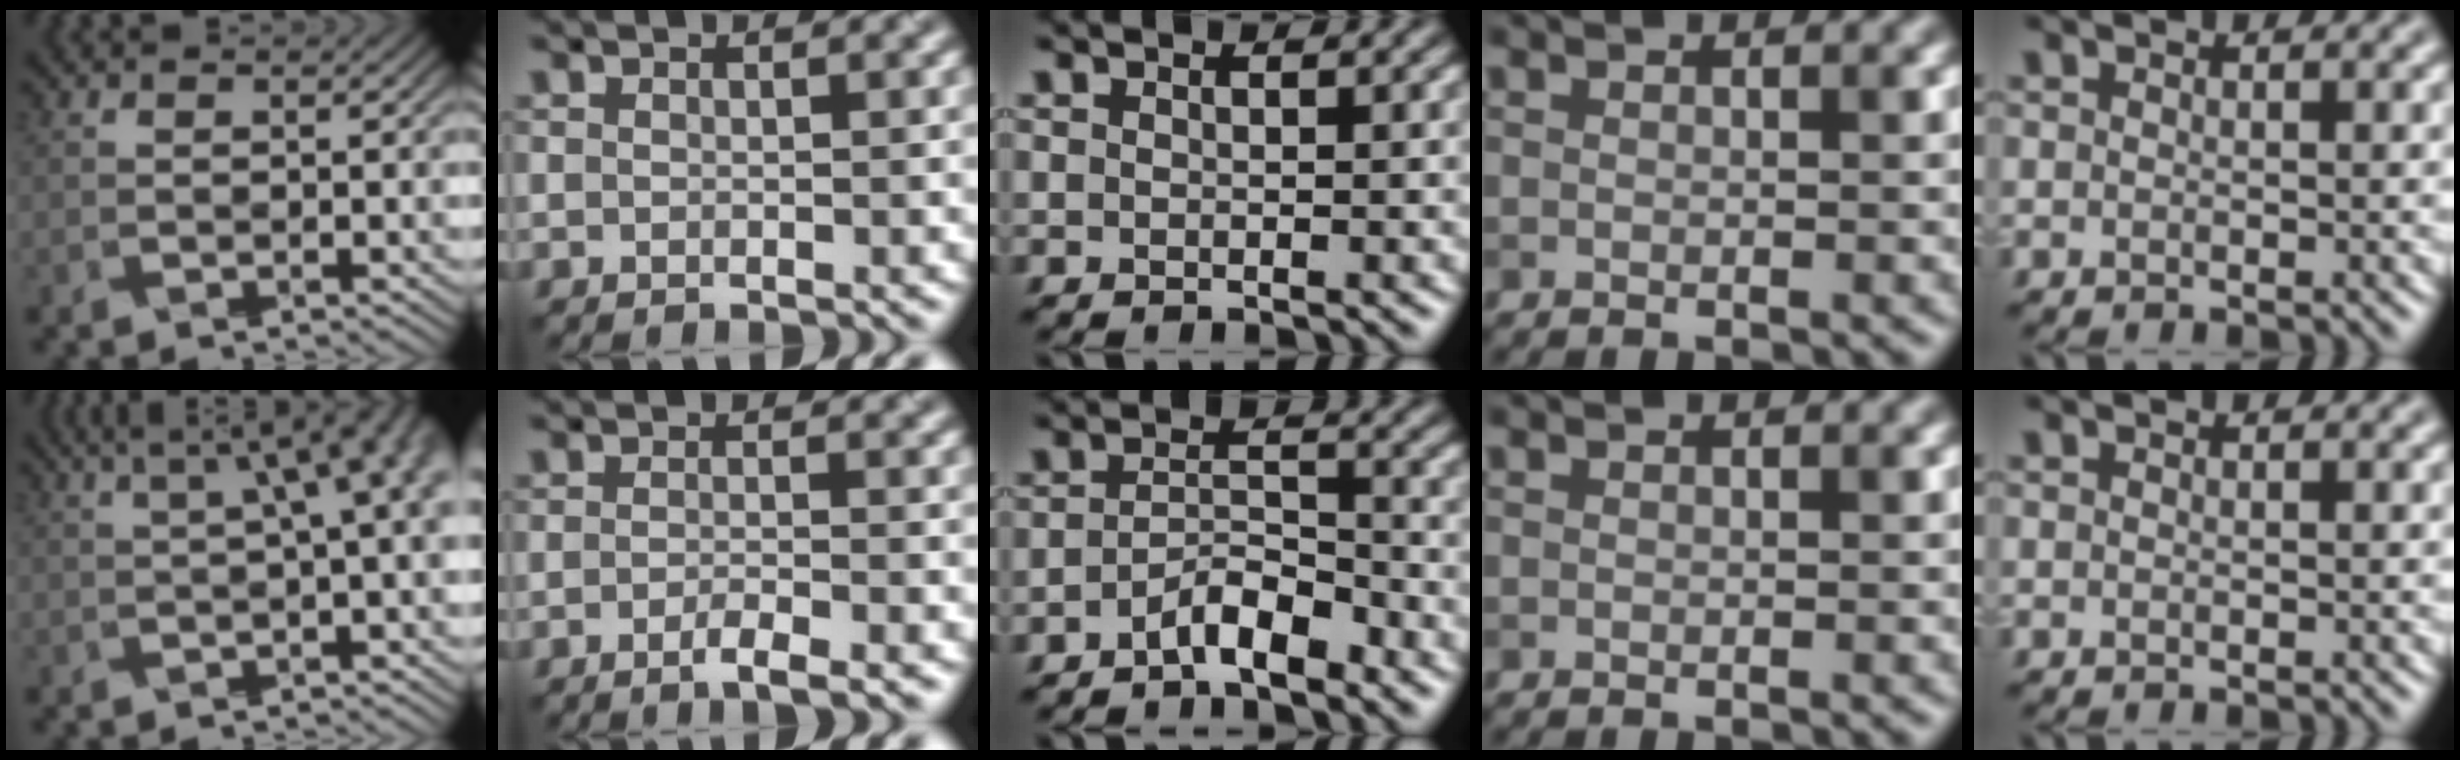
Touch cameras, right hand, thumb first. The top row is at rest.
{"thumb": {"total": 10.7, "force": [2.6, 3.4, 9.8], "torque": [-0.133, 0.032, 0.037]}, "index": {"total": 2.4, "force": [-1.3, 0.7, 1.8], "torque": [-0.025, 0.001, -0.029]}, "middle": {"total": 3.1, "force": [-2.1, 0.9, 2.0], "torque": [-0.038, 0.009, -0.042]}}